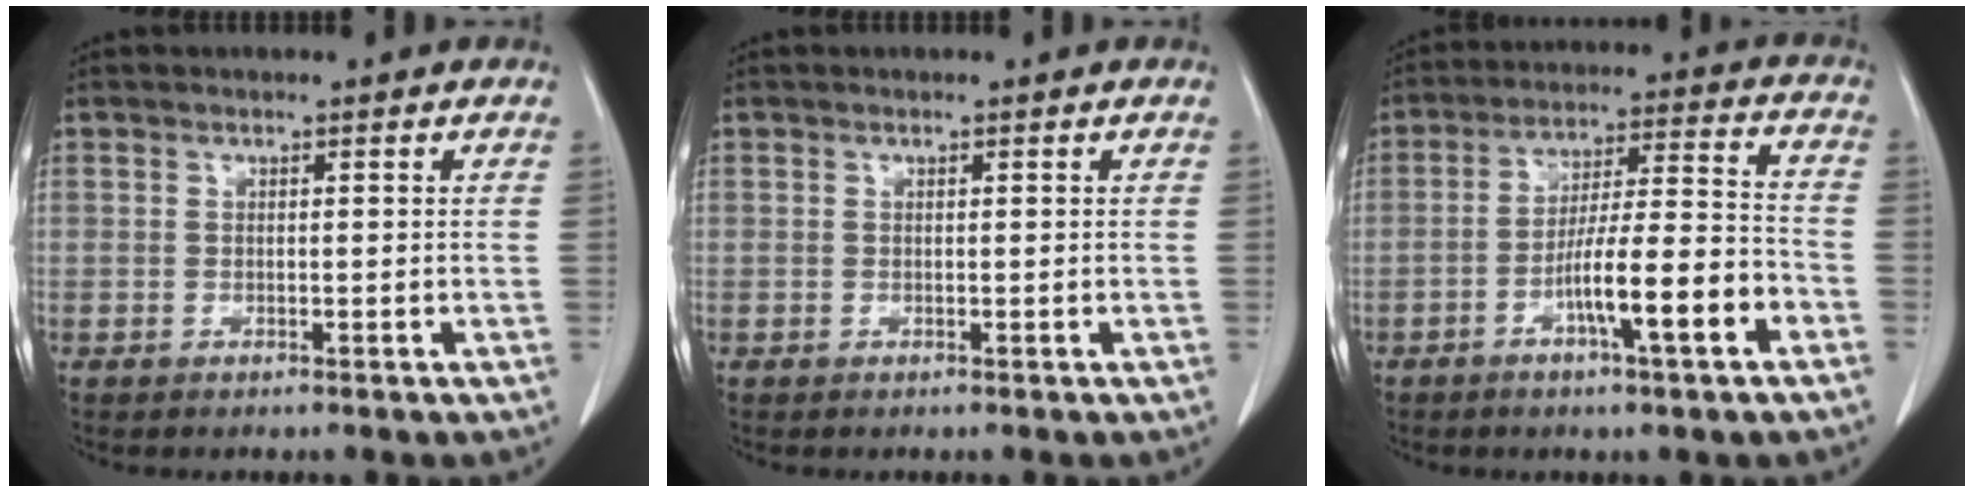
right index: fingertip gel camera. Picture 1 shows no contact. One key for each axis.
{"total": 0.0}
{"total": 12.0, "fx": -5.1, "fy": 0.7, "fz": 10.9, "tx": -0.177, "ty": 0.009, "tz": -0.083}